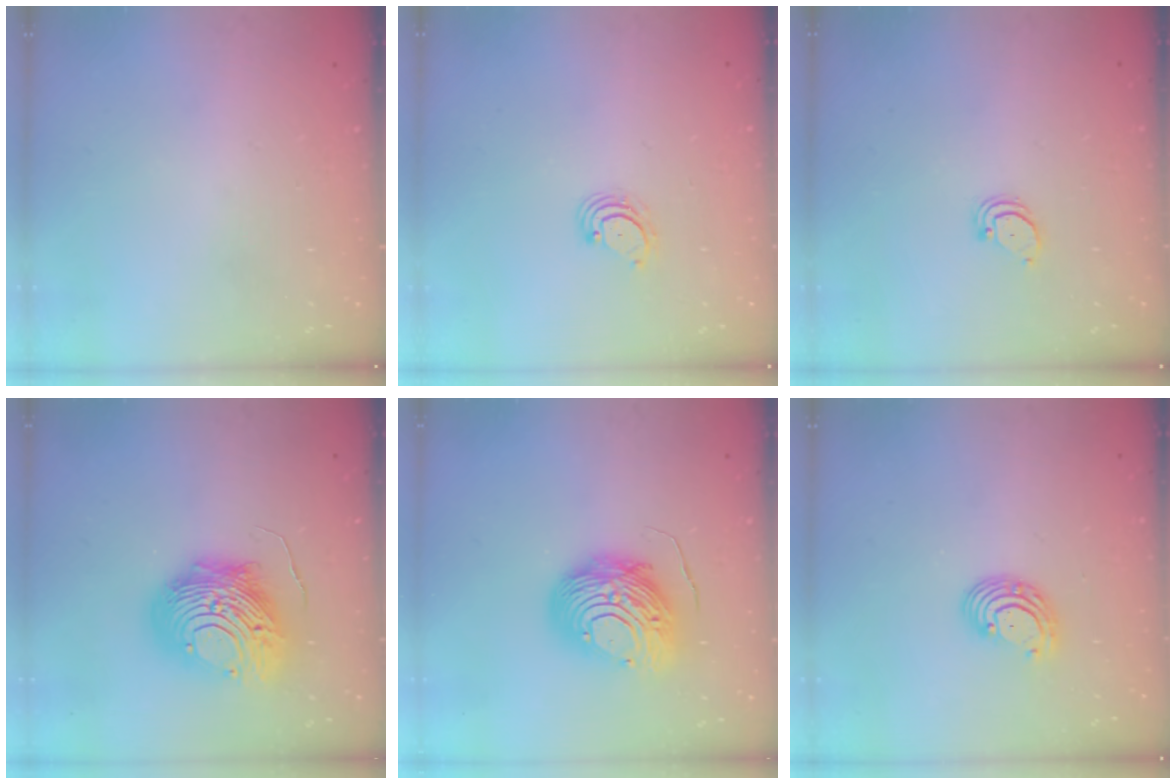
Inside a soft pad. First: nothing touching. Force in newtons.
{"total": 3.3, "press": 3.3, "slide": 0.6}
{"total": 2.1, "press": 2.1, "slide": 0.2}
{"total": 15.7, "press": 15.6, "slide": 1.5}
{"total": 12.8, "press": 12.7, "slide": 1.1}
{"total": 5.2, "press": 5.2, "slide": 0.5}